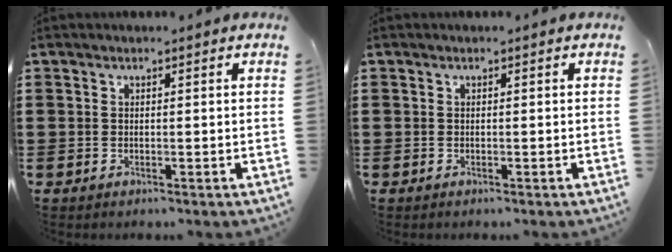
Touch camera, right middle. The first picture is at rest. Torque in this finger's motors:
{"motor_torque": [-1.37, 0.76, 0.00, -0.01]}